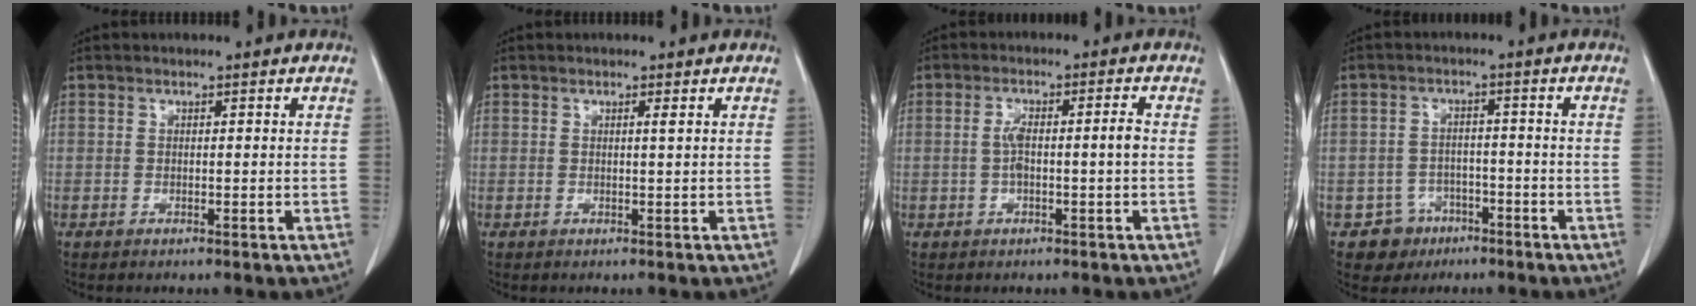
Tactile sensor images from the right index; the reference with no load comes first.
{"total": 0.6, "force": [0.3, -0.2, 0.5], "torque": [-0.014, -0.003, 0.007]}
{"total": 4.5, "force": [-0.3, 0.6, 4.4], "torque": [-0.089, 0.013, -0.003]}
{"total": 5.0, "force": [-2.6, 4.2, -0.1], "torque": [0.007, 0.016, -0.036]}